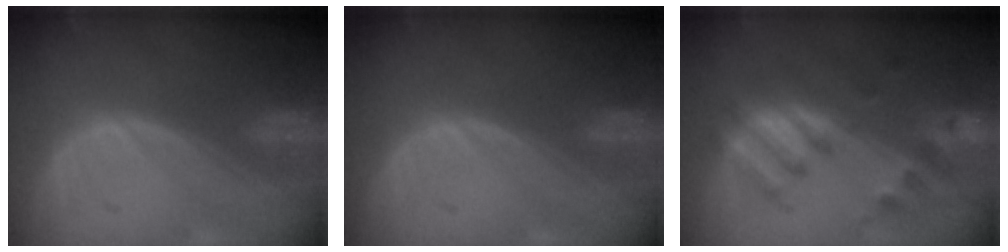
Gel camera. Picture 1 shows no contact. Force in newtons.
{"total": 0.0}
{"total": 8.1, "press": 7.7, "slide": 2.7}